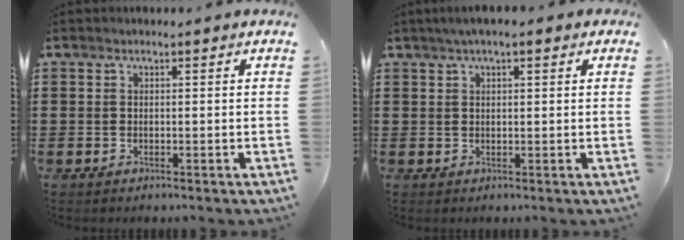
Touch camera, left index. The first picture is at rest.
{"total": 2.2, "force": [1.0, 0.4, 1.8], "torque": [-0.035, 0.005, 0.017]}